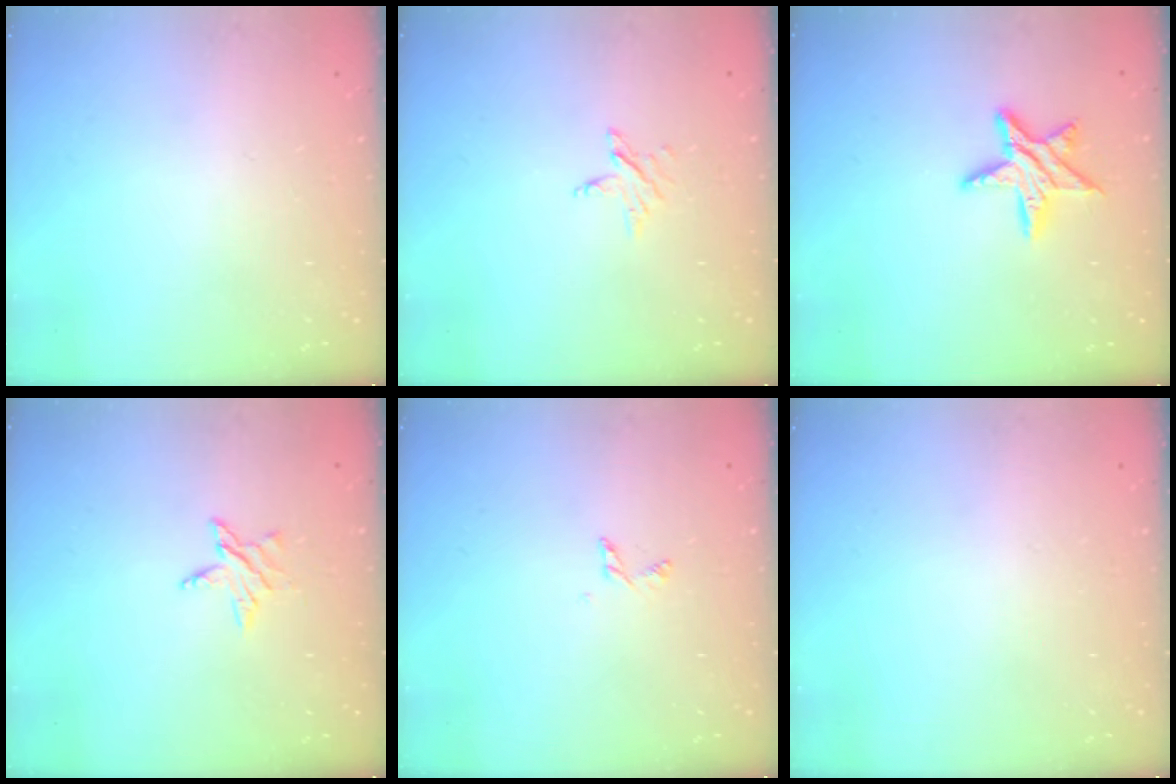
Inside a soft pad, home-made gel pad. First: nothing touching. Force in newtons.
{"total": 3.4, "press": 3.4, "slide": 0.4}
{"total": 10.4, "press": 10.4, "slide": 0.5}
{"total": 5.0, "press": 4.9, "slide": 0.6}
{"total": 2.8, "press": 2.8, "slide": 0.2}
{"total": 0.0}